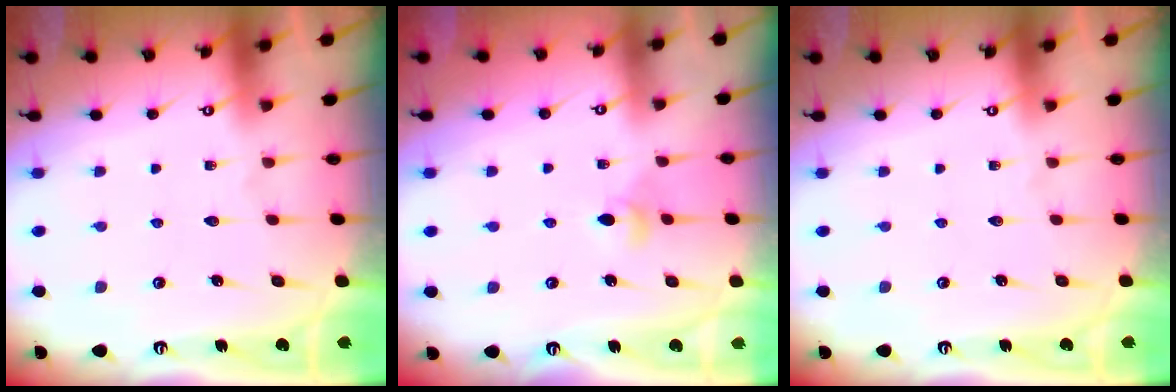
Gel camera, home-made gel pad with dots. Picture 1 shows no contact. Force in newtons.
{"total": 4.1, "press": 4.0, "slide": 0.9}
{"total": 0.0}